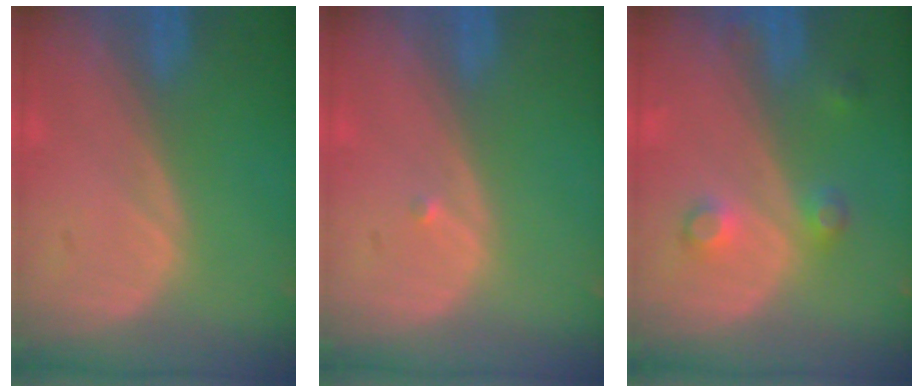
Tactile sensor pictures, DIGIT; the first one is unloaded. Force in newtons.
{"total": 0.6, "press": 0.5, "slide": 0.4}
{"total": 3.7, "press": 3.4, "slide": 1.4}